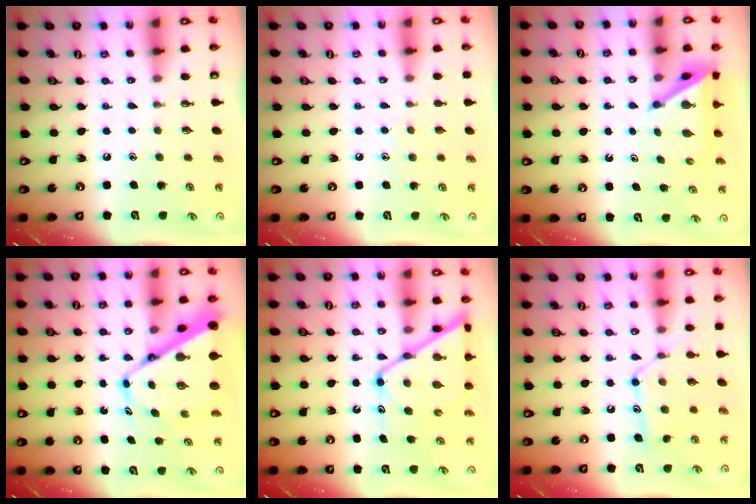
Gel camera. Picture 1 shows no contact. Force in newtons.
{"total": 5.9, "press": 5.9, "slide": 0.6}
{"total": 5.9, "press": 5.9, "slide": 0.3}
{"total": 12.6, "press": 12.6, "slide": 1.2}
{"total": 14.0, "press": 13.9, "slide": 1.2}
{"total": 12.7, "press": 12.6, "slide": 1.1}